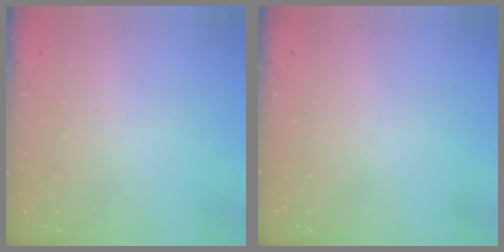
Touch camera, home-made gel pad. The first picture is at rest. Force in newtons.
{"total": 0.0}